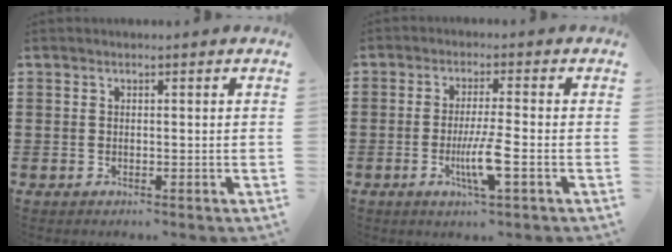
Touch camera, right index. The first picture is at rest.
{"total": 6.2, "force": [-2.1, 0.4, 5.9], "torque": [-0.111, -0.016, -0.038]}